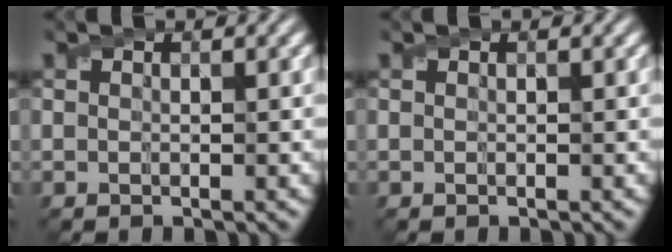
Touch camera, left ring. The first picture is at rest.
{"total": 0.0}